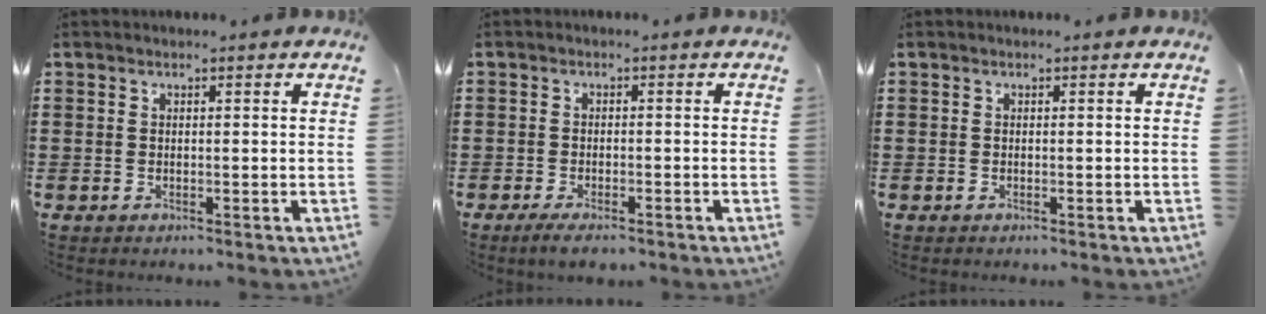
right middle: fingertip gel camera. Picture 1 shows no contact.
{"total": 1.9, "force": [-1.6, 0.5, 0.9], "torque": [-0.025, 0.001, -0.033]}
{"total": 0.0}